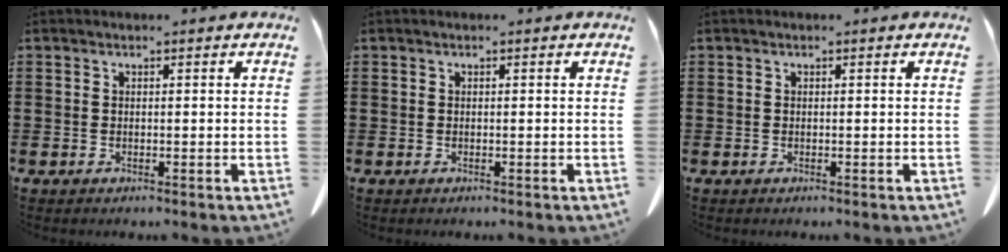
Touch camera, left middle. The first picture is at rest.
{"total": 0.0}
{"total": 0.0}